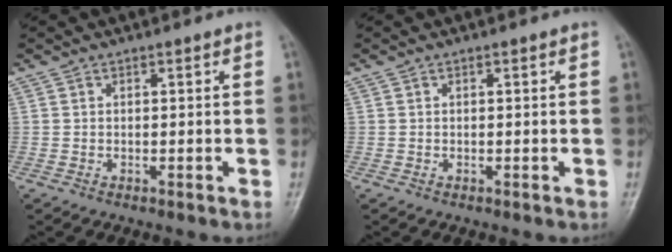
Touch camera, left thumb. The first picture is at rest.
{"total": 0.0}